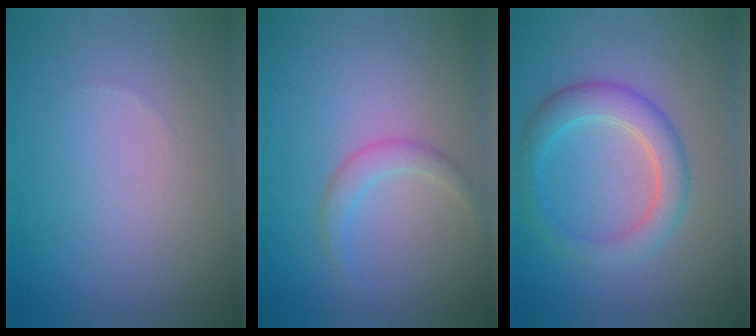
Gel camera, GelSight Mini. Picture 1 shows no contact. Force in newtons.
{"total": 1.6, "press": 1.6, "slide": 0.1}
{"total": 3.7, "press": 3.7, "slide": 0.1}